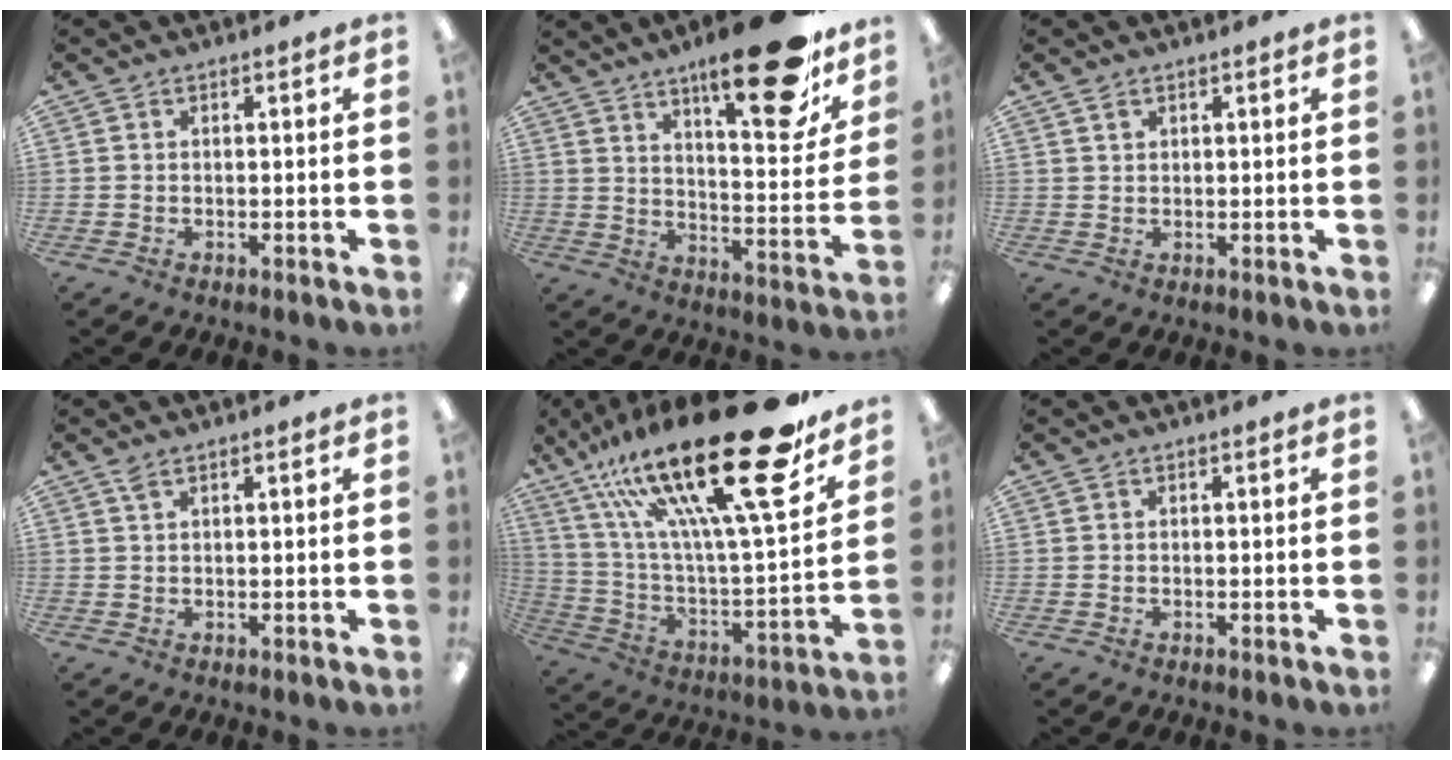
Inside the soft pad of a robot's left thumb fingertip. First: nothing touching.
{"total": 23.0, "force": [15.6, 7.4, 15.2], "torque": [-0.204, -0.103, 0.246]}
{"total": 1.7, "force": [1.1, 1.0, 0.7], "torque": [-0.007, -0.003, 0.020]}
{"total": 1.7, "force": [1.1, 0.5, 1.1], "torque": [-0.025, 0.002, 0.020]}
{"total": 32.9, "force": [20.6, 8.2, 24.3], "torque": [-0.430, -0.129, 0.337]}
{"total": 0.0}